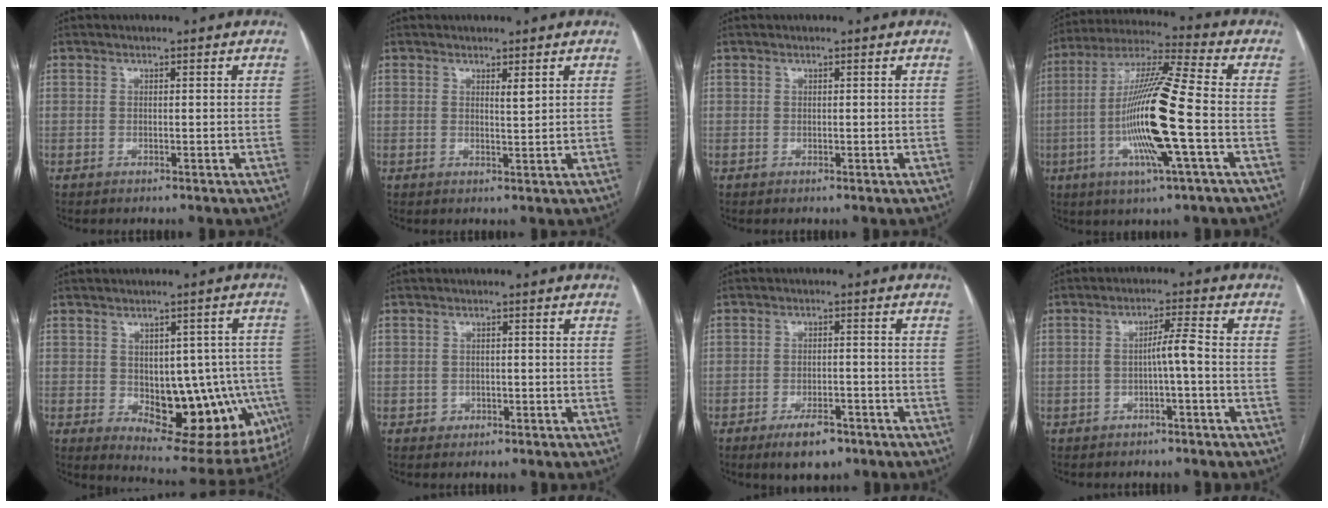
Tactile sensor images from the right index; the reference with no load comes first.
{"total": 1.5, "force": [0.9, 0.1, 1.1], "torque": [-0.021, -0.009, 0.016]}
{"total": 0.0}
{"total": 16.5, "force": [-3.4, -0.1, 16.1], "torque": [-0.317, -0.007, -0.073]}
{"total": 17.6, "force": [-3.7, 9.2, 14.5], "torque": [-0.152, 0.014, -0.021]}
{"total": 1.4, "force": [-0.6, 1.3, 0.1], "torque": [0.004, 0.006, -0.009]}
{"total": 5.5, "force": [-3.7, 2.2, 3.5], "torque": [-0.061, -0.001, -0.053]}
{"total": 3.5, "force": [-0.9, -0.2, 3.4], "torque": [-0.055, 0.010, -0.015]}